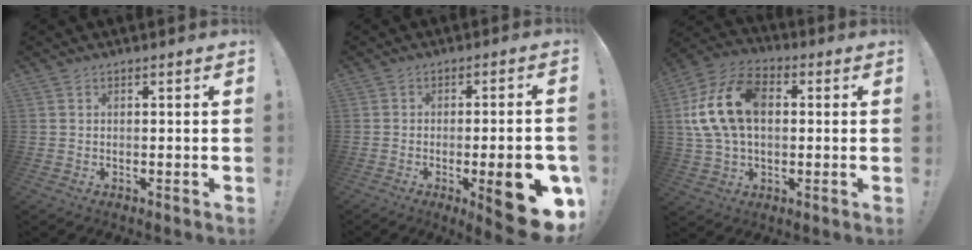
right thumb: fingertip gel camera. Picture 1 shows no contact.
{"total": 15.6, "force": [-5.3, 3.7, 14.2], "torque": [-0.175, 0.017, -0.063]}
{"total": 18.3, "force": [2.8, 12.2, 13.4], "torque": [-0.259, 0.007, 0.050]}